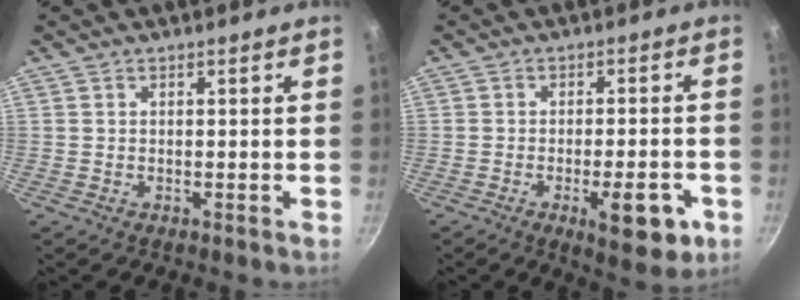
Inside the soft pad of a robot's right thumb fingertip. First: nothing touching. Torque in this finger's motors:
{"motor_torque": [1.41, 0.67, 0.74, -0.04, 0.23]}